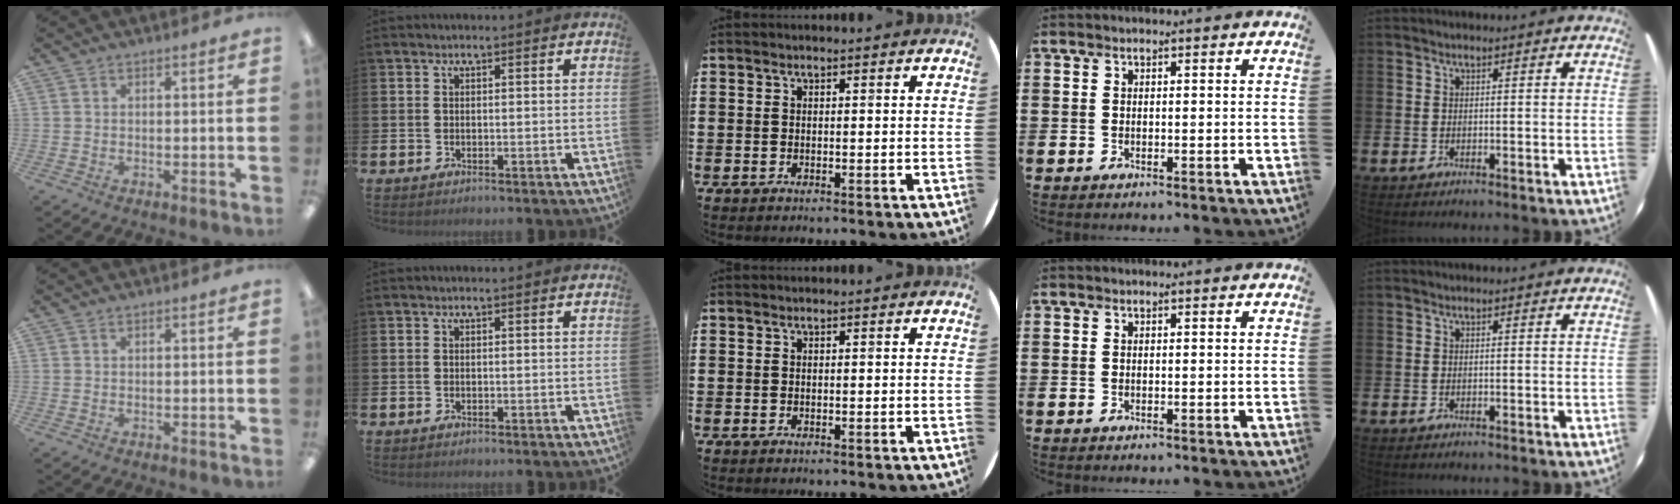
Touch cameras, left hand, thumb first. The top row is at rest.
{}